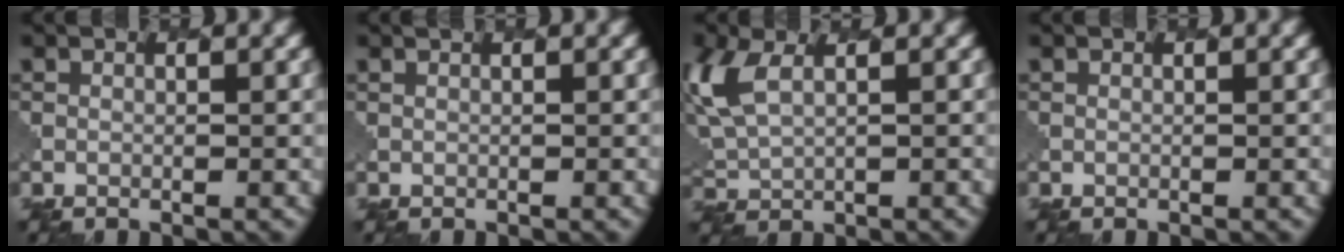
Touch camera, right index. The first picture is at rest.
{"total": 0.9, "force": [0.5, 0.3, 0.7], "torque": [-0.005, -0.002, 0.007]}
{"total": 5.0, "force": [2.1, 2.6, 3.7], "torque": [-0.103, 0.005, 0.043]}
{"total": 0.0}